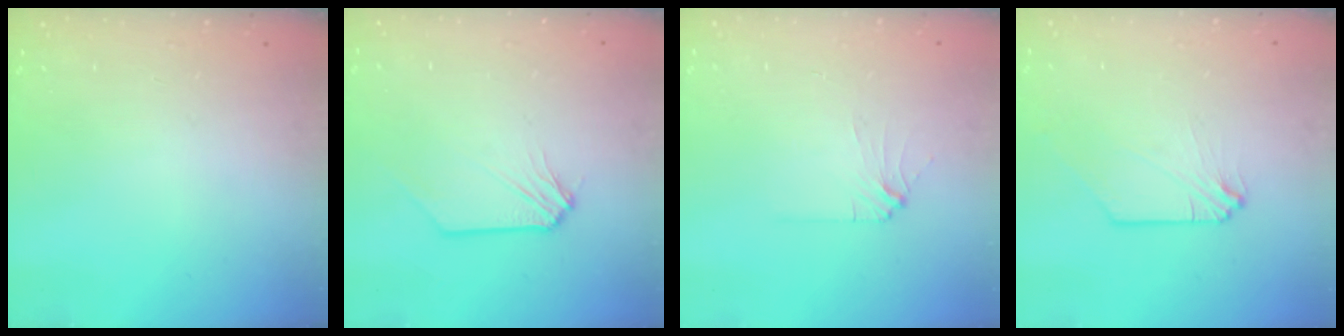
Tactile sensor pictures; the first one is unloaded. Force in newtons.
{"total": 1.1, "press": 1.1, "slide": 0.2}
{"total": 2.9, "press": 2.8, "slide": 0.5}
{"total": 0.0}